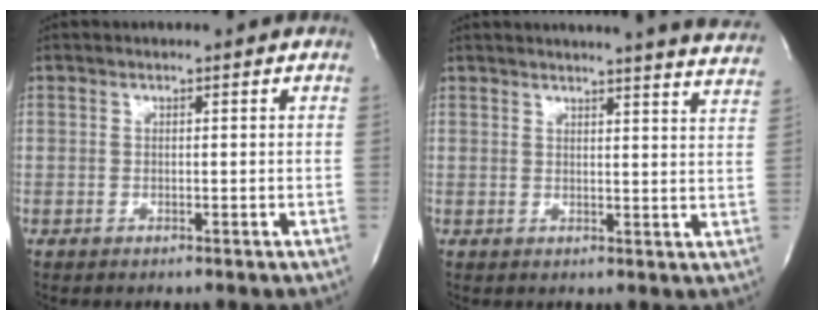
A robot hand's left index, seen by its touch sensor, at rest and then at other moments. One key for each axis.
{"total": 18.5, "fx": 17.7, "fy": 0.3, "fz": 5.5, "tx": -0.077, "ty": -0.069, "tz": 0.191}